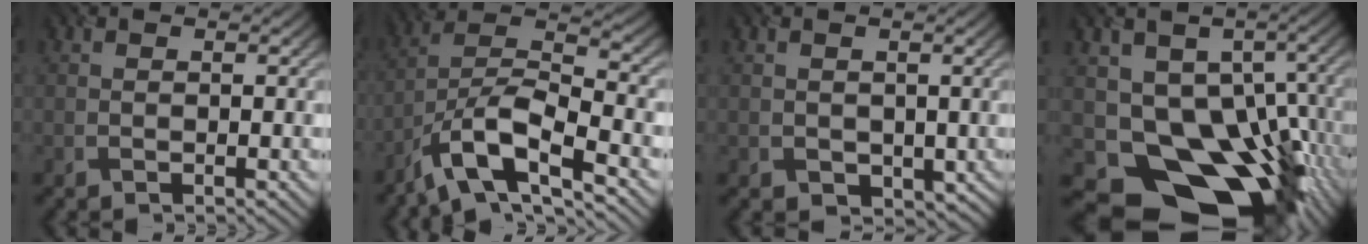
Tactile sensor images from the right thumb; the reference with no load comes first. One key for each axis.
{"total": 11.4, "fx": -7.4, "fy": 3.6, "fz": 7.8, "tx": -0.144, "ty": 0.002, "tz": -0.148}
{"total": 2.5, "fx": -0.2, "fy": 2.3, "fz": 1.1, "tx": -0.029, "ty": -0.015, "tz": -0.003}
{"total": 16.7, "fx": -5.9, "fy": 11.6, "fz": 10.5, "tx": -0.147, "ty": -0.027, "tz": -0.075}